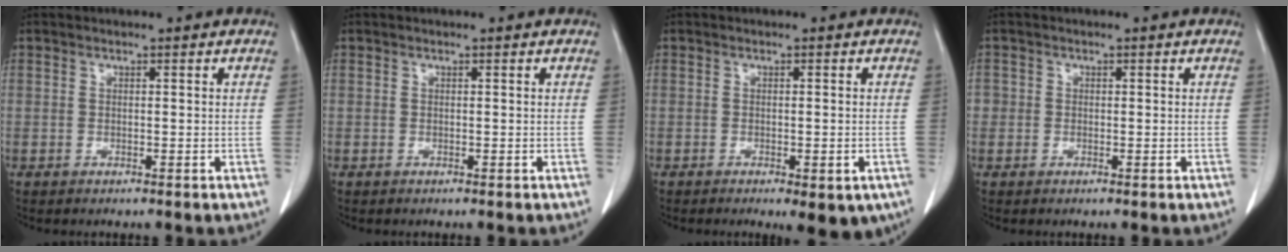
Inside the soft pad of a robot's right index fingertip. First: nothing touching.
{"total": 0.0}
{"total": 5.7, "force": [-3.2, 1.6, 4.5], "torque": [-0.048, -0.011, -0.040]}
{"total": 1.5, "force": [-0.2, 1.5, 0.3], "torque": [0.006, 0.005, -0.005]}